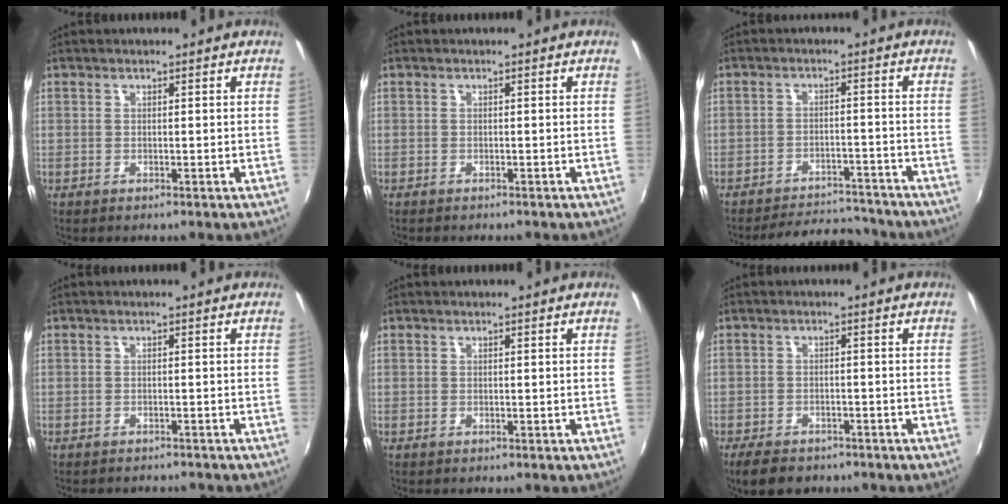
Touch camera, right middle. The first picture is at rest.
{"total": 1.0, "force": [-0.9, 0.2, 0.3], "torque": [-0.008, -0.006, -0.014]}
{"total": 10.2, "force": [-9.6, 2.5, 2.3], "torque": [-0.061, 0.016, -0.127]}
{"total": 3.5, "force": [-3.3, 0.8, 1.0], "torque": [-0.026, -0.009, -0.044]}
{"total": 0.0}
{"total": 6.6, "force": [-5.1, 3.0, 2.8], "torque": [-0.073, -0.013, -0.084]}